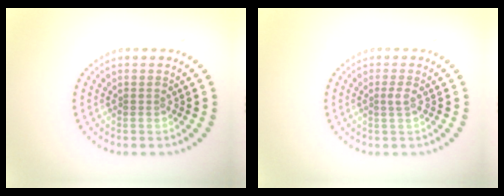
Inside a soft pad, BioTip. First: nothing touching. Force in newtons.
{"total": 1.0, "press": 0.7, "slide": 0.6}